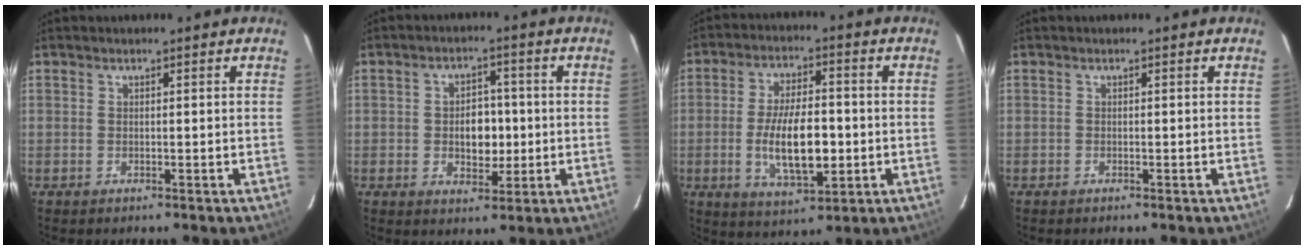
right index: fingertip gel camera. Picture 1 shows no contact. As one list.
[{"total": 6.4, "force": [-0.5, 4.4, 4.6], "torque": [-0.079, 0.006, -0.001]}, {"total": 12.1, "force": [-2.1, 4.7, 10.9], "torque": [-0.207, -0.009, -0.030]}, {"total": 0.0}]